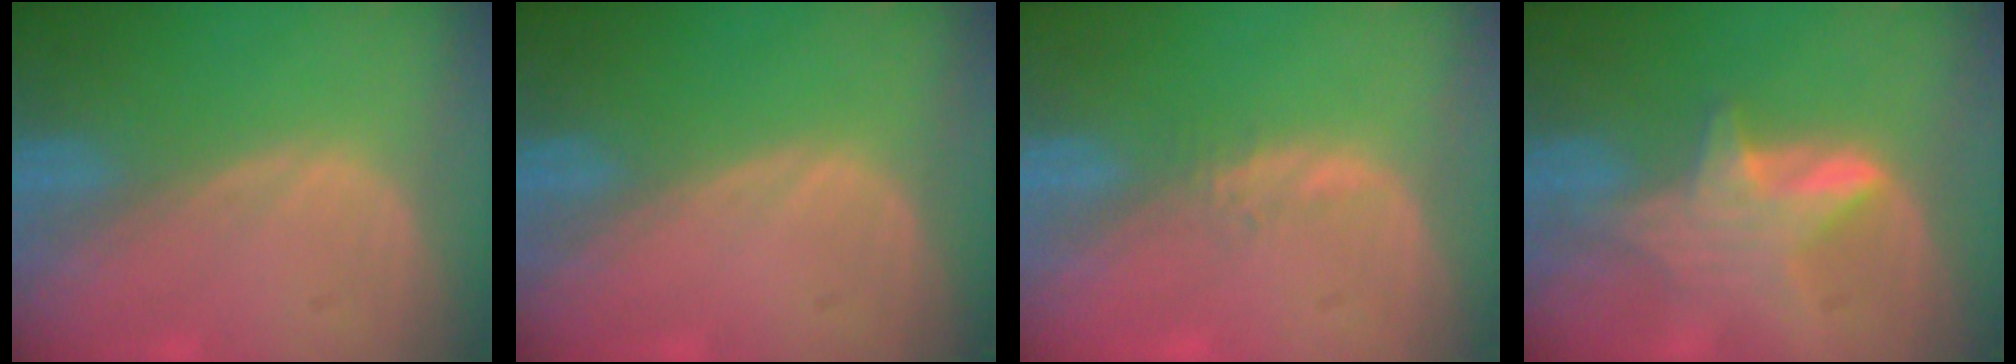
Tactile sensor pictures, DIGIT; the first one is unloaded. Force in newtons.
{"total": 0.0}
{"total": 1.1, "press": 1.0, "slide": 0.5}
{"total": 5.6, "press": 5.5, "slide": 1.1}